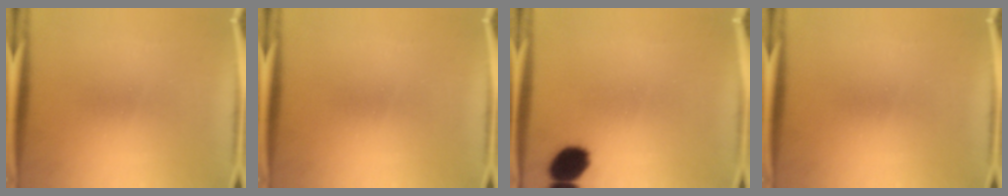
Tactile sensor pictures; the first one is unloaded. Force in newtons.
{"total": 0.0}
{"total": 8.8}
{"total": 0.0}